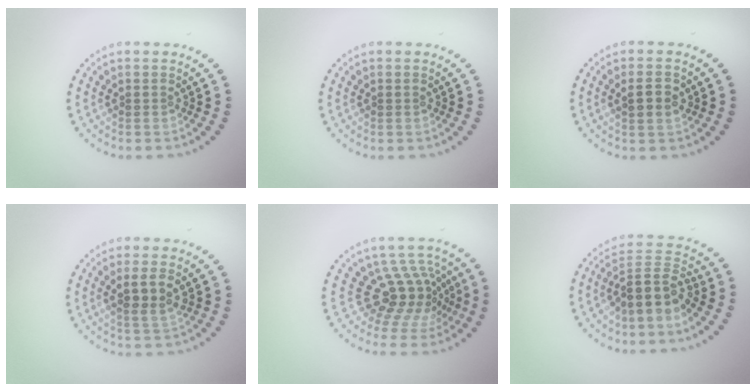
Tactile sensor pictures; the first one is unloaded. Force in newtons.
{"total": 0.0}
{"total": 2.1, "press": 2.1, "slide": 0.4}
{"total": 2.5, "press": 2.3, "slide": 0.9}
{"total": 4.3, "press": 2.9, "slide": 3.2}
{"total": 3.9, "press": 3.1, "slide": 2.4}